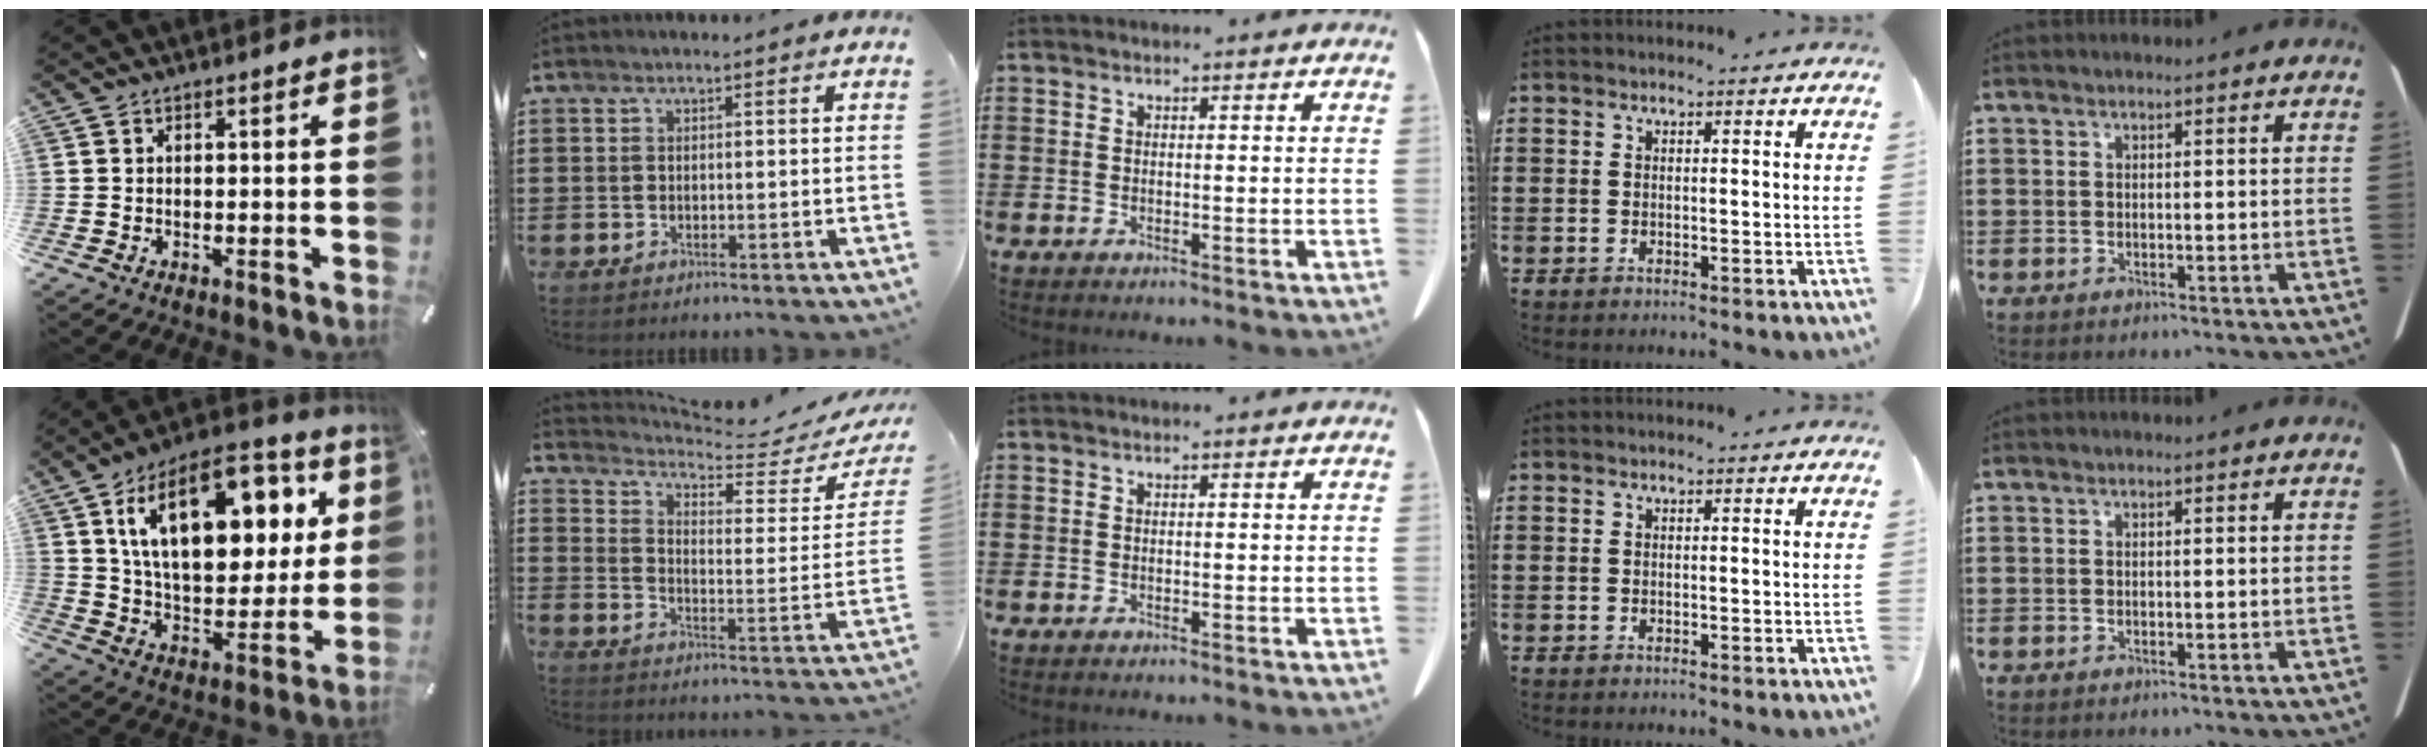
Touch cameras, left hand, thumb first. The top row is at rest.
{"thumb": {"total": 23.5, "force": [10.6, 12.8, 16.6], "torque": [-0.274, -0.034, 0.176]}, "index": {"total": 4.1, "force": [3.6, 0.7, 1.7], "torque": [-0.058, -0.033, 0.056]}}